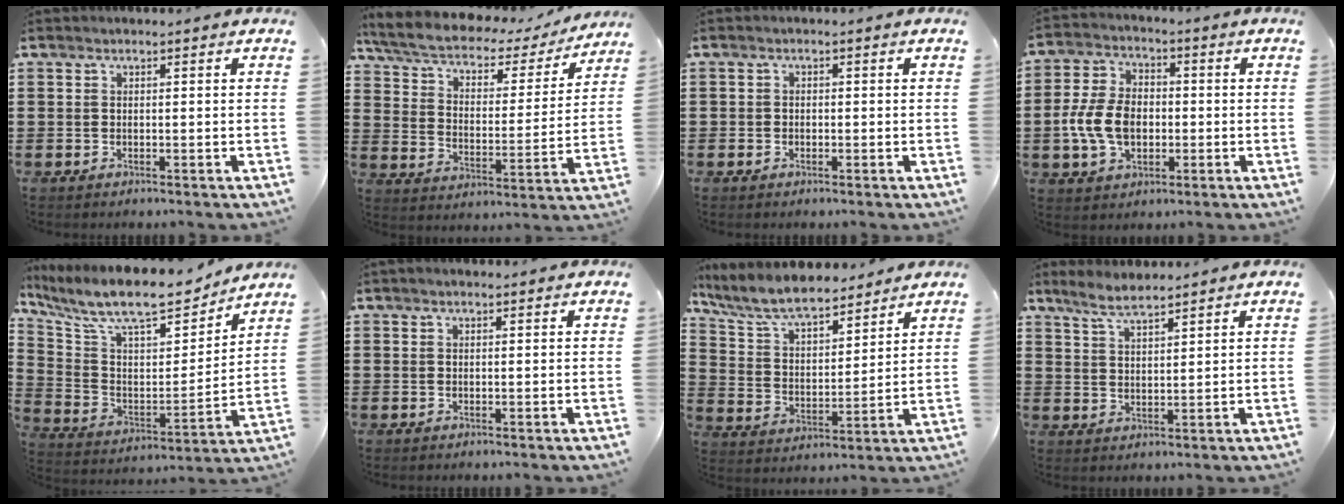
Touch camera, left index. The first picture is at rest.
{"total": 5.4, "force": [4.6, 1.6, 2.5], "torque": [-0.069, -0.033, 0.076]}
{"total": 1.0, "force": [-0.4, 0.9, 0.2], "torque": [-0.008, 0.003, -0.010]}
{"total": 8.4, "force": [-1.4, 5.8, 5.9], "torque": [-0.143, 0.005, -0.032]}
{"total": 12.3, "force": [10.2, 2.8, 6.4], "torque": [-0.158, -0.062, 0.174]}
{"total": 0.6, "force": [0.4, 0.2, 0.4], "torque": [-0.009, 0.003, 0.007]}
{"total": 8.4, "force": [7.7, 1.7, 3.0], "torque": [-0.091, -0.035, 0.138]}
{"total": 4.3, "force": [3.7, 0.7, 2.1], "torque": [-0.051, -0.002, 0.068]}